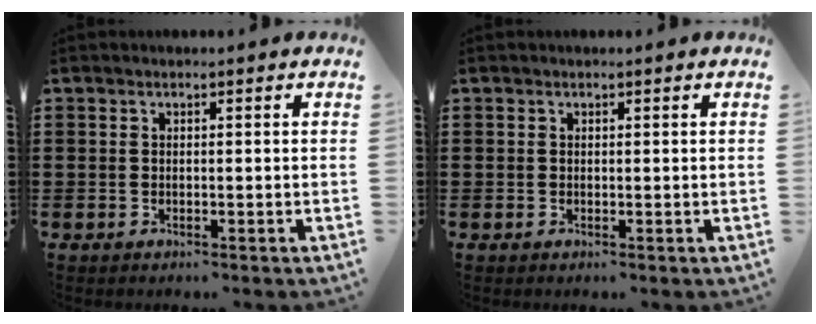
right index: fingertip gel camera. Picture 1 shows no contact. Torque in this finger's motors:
{"motor_torque": [0.01, 0.07, 0.00, 0.00]}